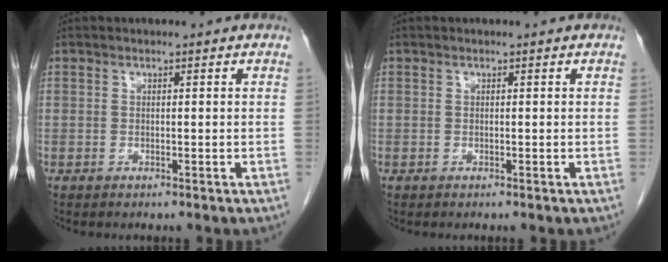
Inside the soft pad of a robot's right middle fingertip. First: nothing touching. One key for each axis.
{"total": 0.0}